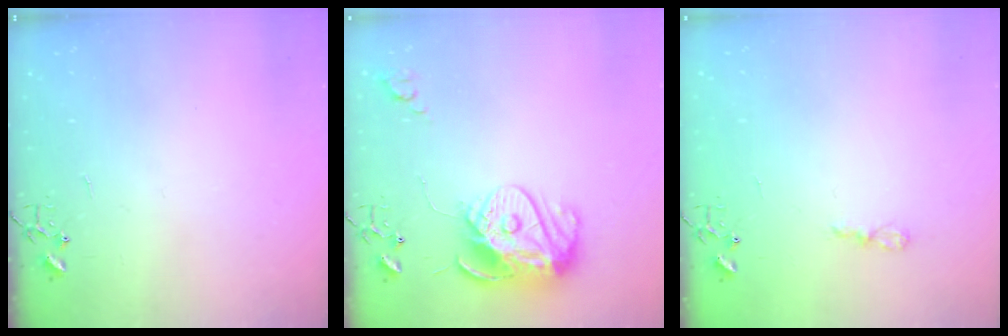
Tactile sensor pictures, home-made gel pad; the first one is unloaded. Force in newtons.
{"total": 13.9, "press": 13.8, "slide": 1.3}
{"total": 4.4, "press": 4.4, "slide": 0.6}